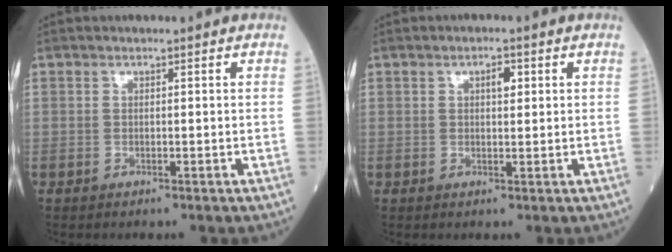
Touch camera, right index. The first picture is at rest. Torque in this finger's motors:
{"motor_torque": [0.03, -0.01, 0.00, 0.01]}